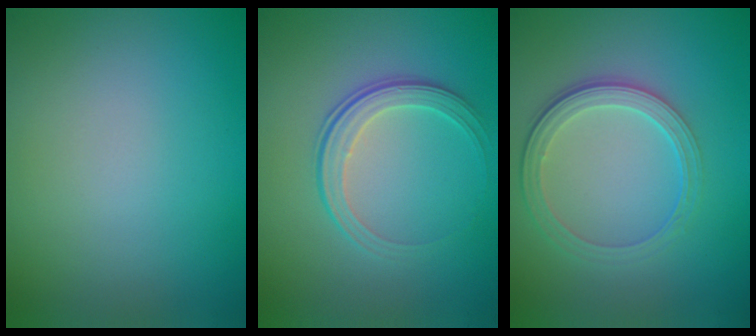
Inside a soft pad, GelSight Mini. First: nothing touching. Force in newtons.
{"total": 2.5, "press": 1.9, "slide": 1.7}
{"total": 3.7, "press": 2.9, "slide": 2.4}